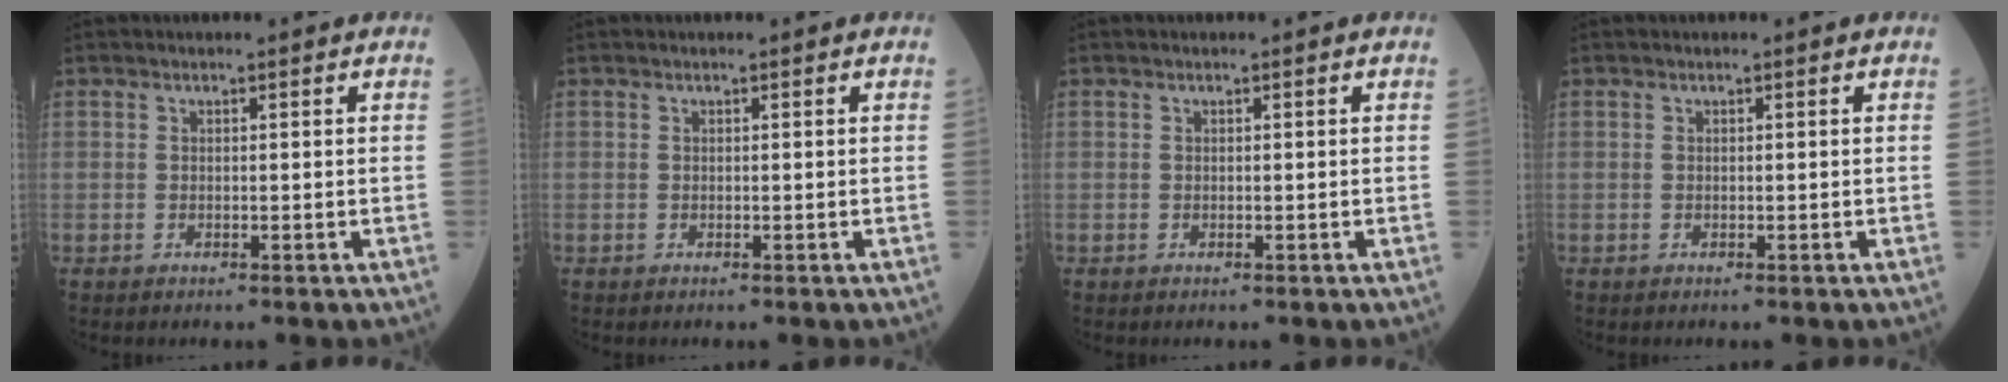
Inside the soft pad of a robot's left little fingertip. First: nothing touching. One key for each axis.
{"total": 0.0}
{"total": 0.0}
{"total": 0.0}